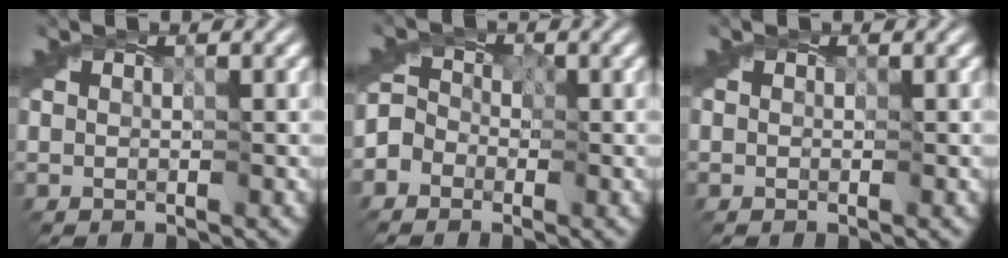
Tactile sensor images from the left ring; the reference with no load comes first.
{"total": 2.7, "force": [-1.8, 2.0, 0.4], "torque": [-0.004, 0.007, -0.039]}
{"total": 0.0}